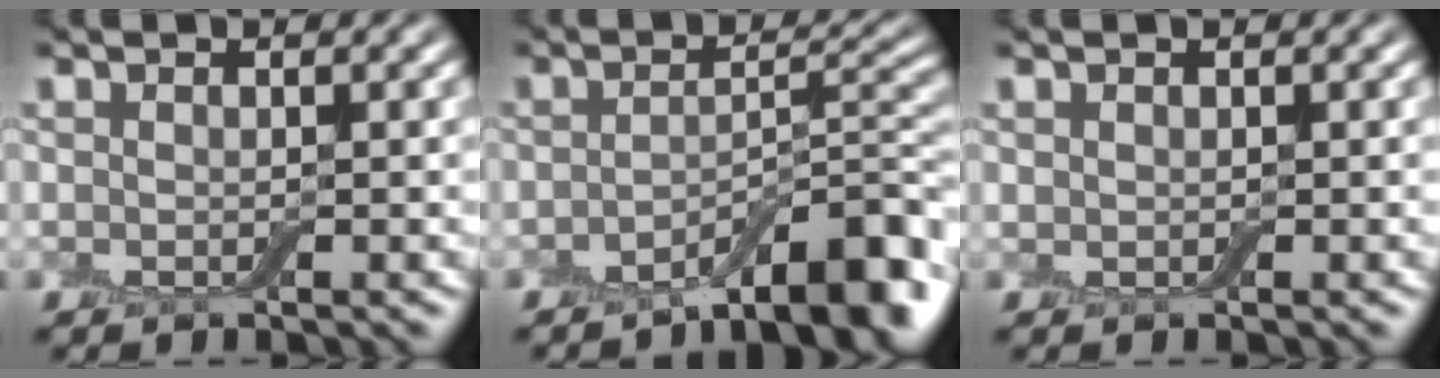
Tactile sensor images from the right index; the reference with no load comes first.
{"total": 8.0, "force": [-5.2, 2.1, 5.7], "torque": [-0.070, 0.012, -0.082]}
{"total": 0.0}